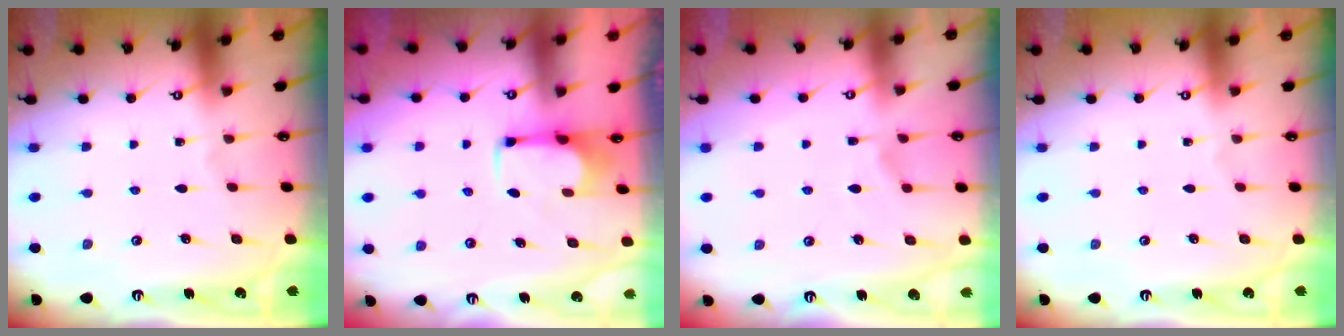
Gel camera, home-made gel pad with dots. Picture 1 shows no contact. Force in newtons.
{"total": 2.7, "press": 2.5, "slide": 1.1}
{"total": 1.6, "press": 0.8, "slide": 1.4}
{"total": 0.0}